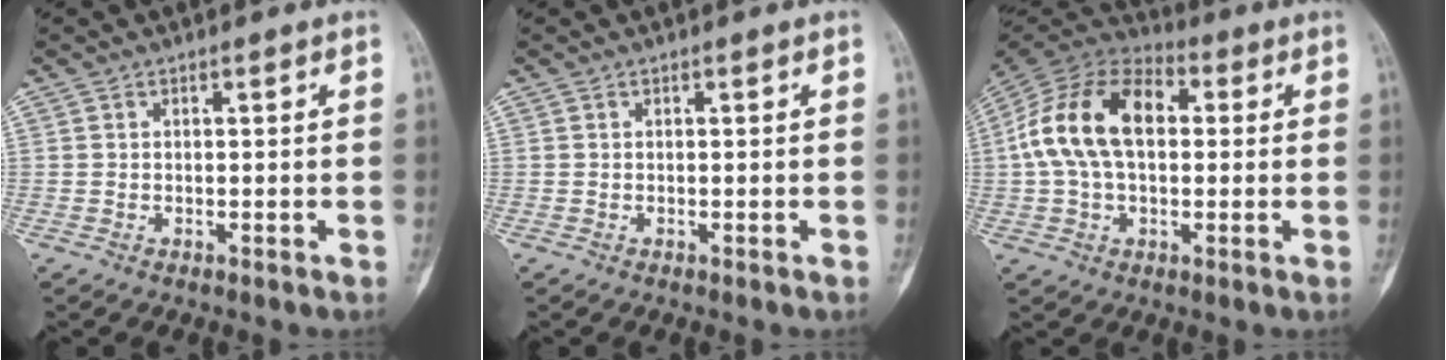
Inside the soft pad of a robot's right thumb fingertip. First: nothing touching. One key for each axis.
{"total": 0.0}
{"total": 18.0, "fx": 2.3, "fy": 11.2, "fz": 13.9, "tx": -0.255, "ty": 0.035, "tz": 0.033}